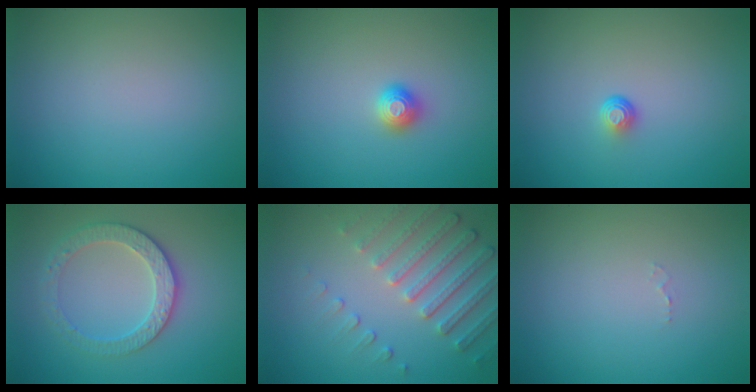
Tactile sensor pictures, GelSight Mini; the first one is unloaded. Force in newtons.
{"total": 1.2, "press": 1.2, "slide": 0.2}
{"total": 1.0, "press": 0.6, "slide": 0.8}
{"total": 3.4, "press": 3.2, "slide": 0.8}
{"total": 4.9, "press": 3.6, "slide": 3.3}
{"total": 0.5, "press": 0.5, "slide": 0.1}